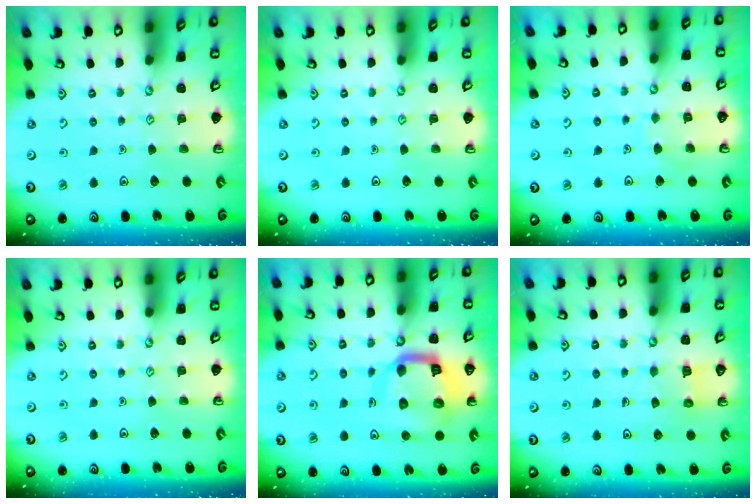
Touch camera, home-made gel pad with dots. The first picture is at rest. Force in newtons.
{"total": 0.0}
{"total": 4.5, "press": 4.5, "slide": 0.6}
{"total": 0.0}
{"total": 15.1, "press": 14.9, "slide": 1.8}
{"total": 4.6, "press": 4.6, "slide": 0.3}